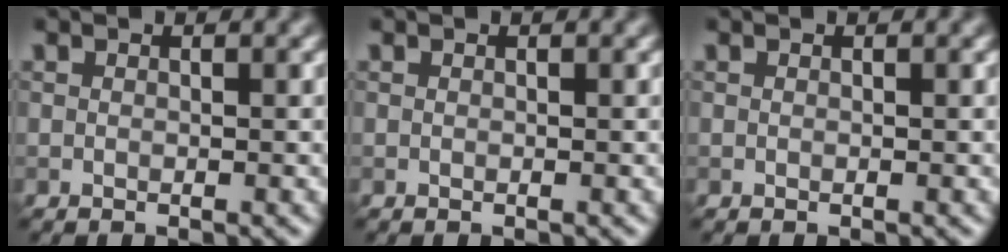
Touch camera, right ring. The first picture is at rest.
{"total": 0.0}
{"total": 0.0}